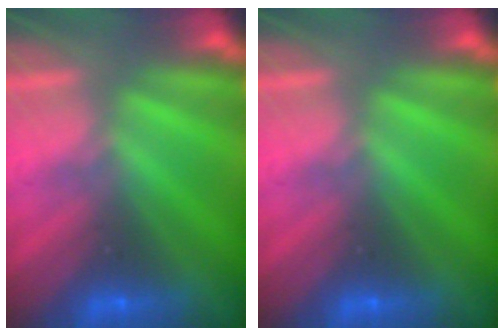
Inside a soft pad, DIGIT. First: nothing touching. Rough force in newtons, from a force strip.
{"total": 0.0}